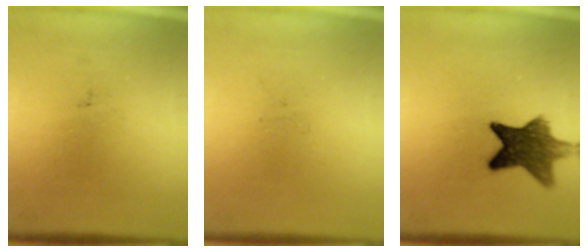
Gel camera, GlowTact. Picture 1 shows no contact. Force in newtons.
{"total": 0.0}
{"total": 9.9}